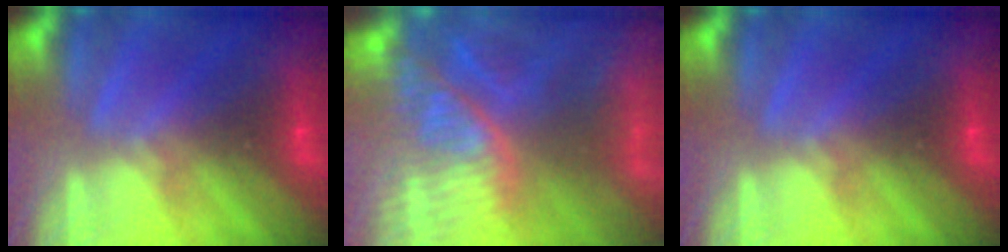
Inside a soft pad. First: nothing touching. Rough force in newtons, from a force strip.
{"total": 7.4}
{"total": 0.0}